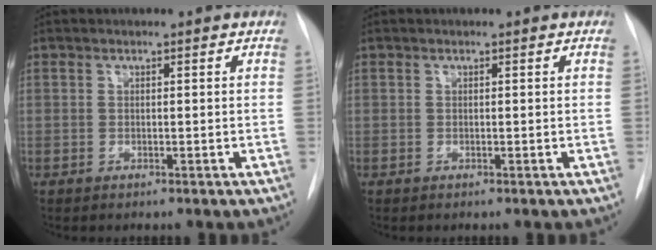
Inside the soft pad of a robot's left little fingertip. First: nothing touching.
{"total": 0.0}